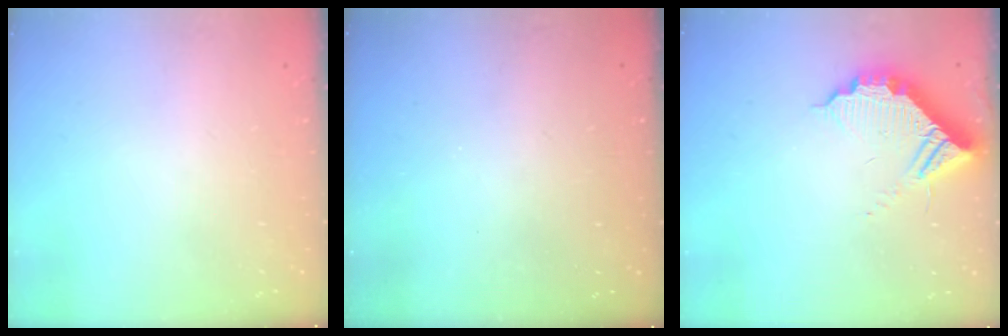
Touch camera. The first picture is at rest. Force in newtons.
{"total": 2.8, "press": 2.8, "slide": 0.3}
{"total": 10.5, "press": 10.4, "slide": 1.1}